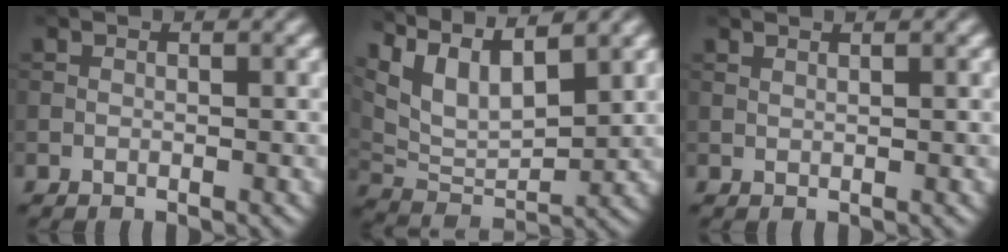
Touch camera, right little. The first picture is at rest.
{"total": 8.0, "force": [4.8, 3.1, 5.5], "torque": [-0.109, 0.004, 0.094]}
{"total": 1.2, "force": [0.9, 0.4, 0.7], "torque": [-0.004, -0.003, 0.005]}